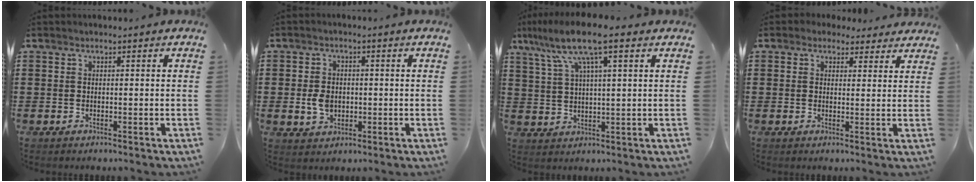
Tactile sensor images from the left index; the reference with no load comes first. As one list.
[{"total": 4.1, "force": [-0.2, 2.9, 2.9], "torque": [-0.073, 0.002, -0.008]}, {"total": 9.5, "force": [5.5, 1.3, 7.7], "torque": [-0.169, -0.007, 0.094]}, {"total": 2.6, "force": [2.2, 1.5, 0.5], "torque": [-0.011, -0.001, 0.038]}]